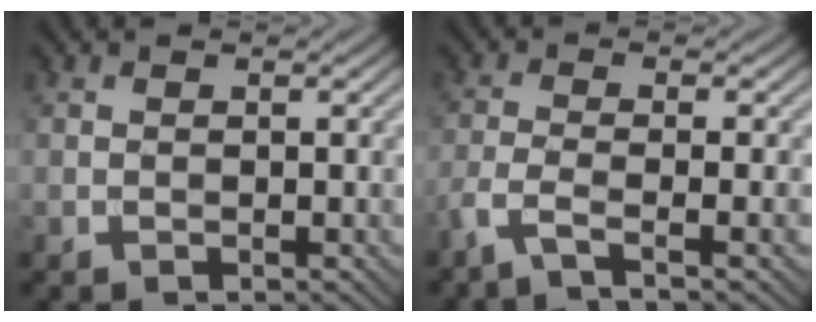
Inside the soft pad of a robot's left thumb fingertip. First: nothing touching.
{"total": 4.5, "force": [-2.6, 0.9, 3.6], "torque": [-0.066, -0.002, -0.071]}